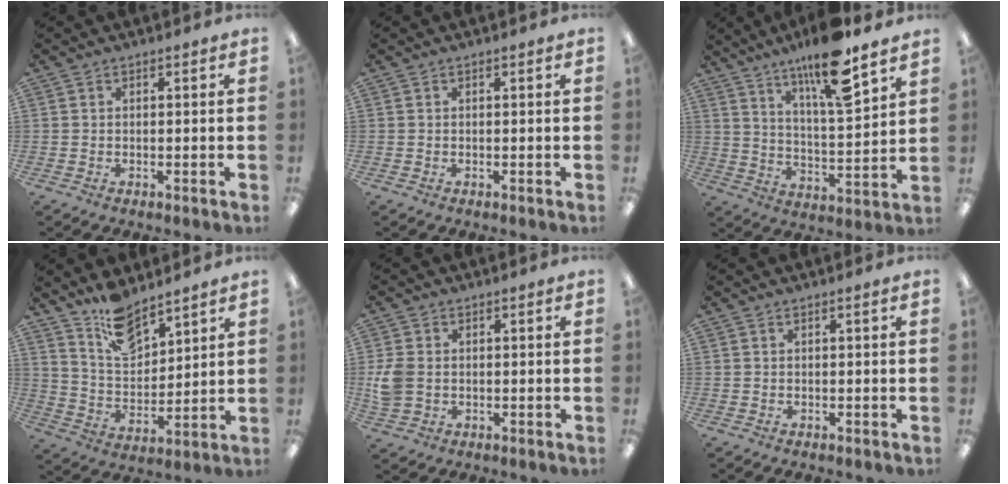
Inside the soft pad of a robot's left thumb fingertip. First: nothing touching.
{"total": 0.0}
{"total": 15.3, "force": [11.4, 2.9, 9.8], "torque": [-0.164, -0.067, 0.185]}
{"total": 10.8, "force": [9.2, 4.2, 3.9], "torque": [-0.077, -0.059, 0.171]}
{"total": 5.5, "force": [0.1, 4.3, 3.4], "torque": [-0.082, 0.004, 0.002]}
{"total": 0.0}